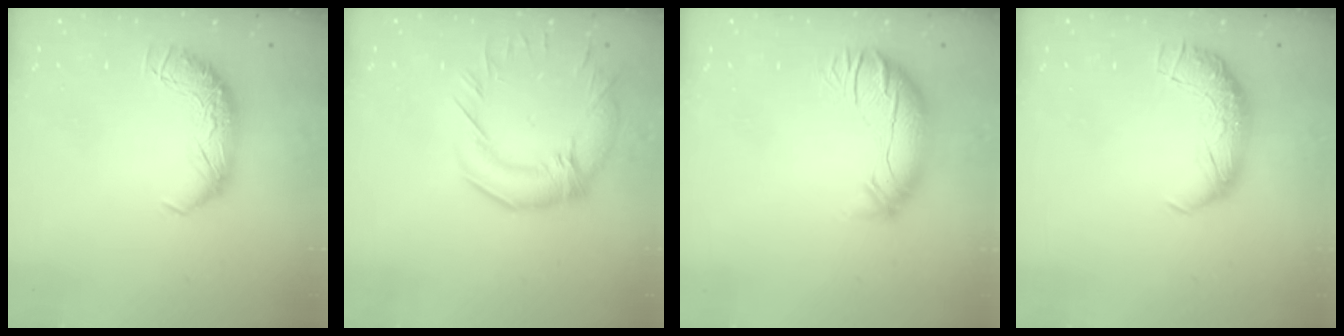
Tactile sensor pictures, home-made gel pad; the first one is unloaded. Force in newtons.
{"total": 3.8, "press": 3.1, "slide": 2.3}
{"total": 2.6, "press": 0.9, "slide": 2.5}
{"total": 2.5, "press": 1.3, "slide": 2.2}